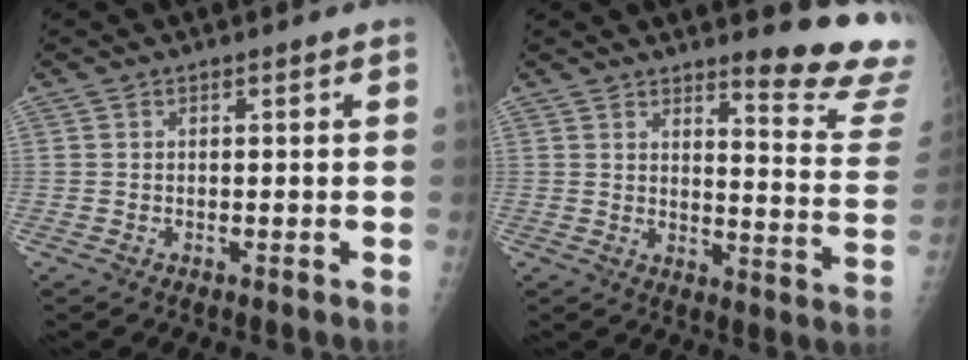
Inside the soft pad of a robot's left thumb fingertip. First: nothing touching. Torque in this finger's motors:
{"motor_torque": [0.85, -0.77, 0.24, -0.18, 0.13]}